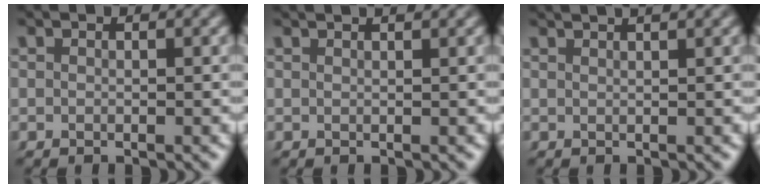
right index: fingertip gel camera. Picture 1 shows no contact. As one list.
[{"total": 1.3, "force": [0.9, -0.3, 0.9], "torque": [-0.005, 0.004, 0.014]}, {"total": 2.5, "force": [1.9, 0.1, 1.7], "torque": [-0.012, 0.009, 0.027]}]